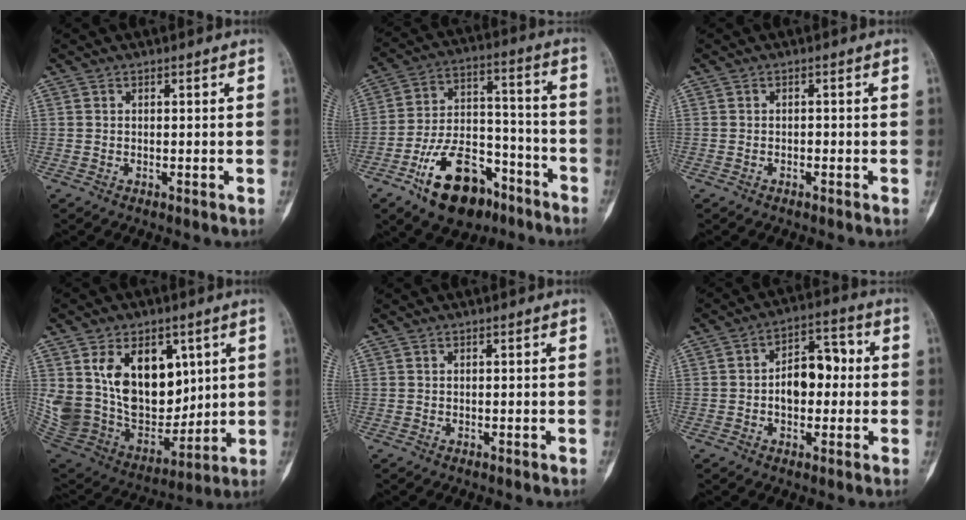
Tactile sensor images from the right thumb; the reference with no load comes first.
{"total": 17.6, "force": [-10.5, 9.6, 10.5], "torque": [-0.153, 0.083, -0.173]}
{"total": 0.6, "force": [-0.3, 0.3, 0.3], "torque": [-0.002, 0.002, -0.008]}
{"total": 26.0, "force": [7.5, 17.5, 17.6], "torque": [-0.312, -0.015, 0.164]}
{"total": 0.0}
{"total": 9.3, "force": [-0.3, 6.0, 7.2], "torque": [-0.078, 0.031, -0.013]}